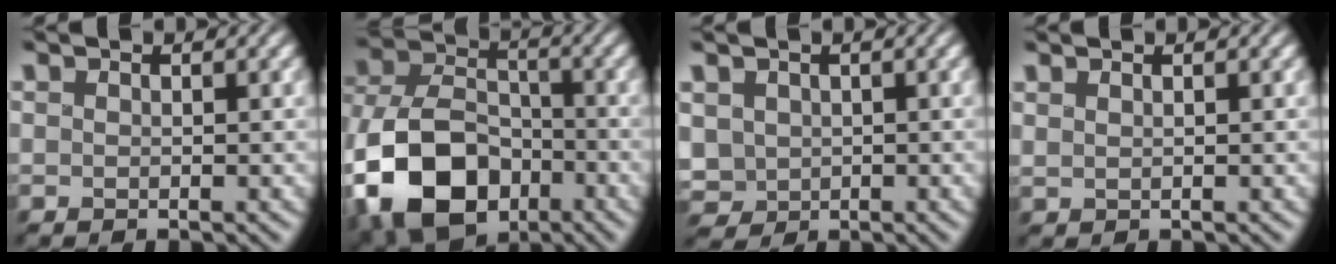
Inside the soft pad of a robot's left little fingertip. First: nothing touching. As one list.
[{"total": 12.2, "force": [-5.8, 8.0, 7.1], "torque": [-0.143, -0.011, -0.126]}, {"total": 3.2, "force": [0.0, 2.9, 1.4], "torque": [-0.048, -0.004, 0.003]}, {"total": 0.9, "force": [0.7, 0.3, 0.5], "torque": [-0.005, 0.000, 0.008]}]